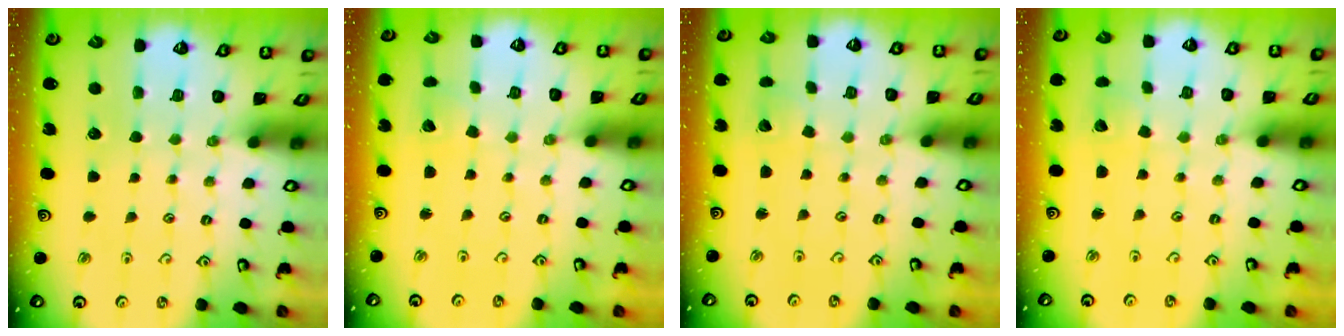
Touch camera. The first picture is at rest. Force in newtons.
{"total": 3.2, "press": 3.2, "slide": 0.4}
{"total": 1.7, "press": 1.7, "slide": 0.1}
{"total": 1.7, "press": 1.7, "slide": 0.1}